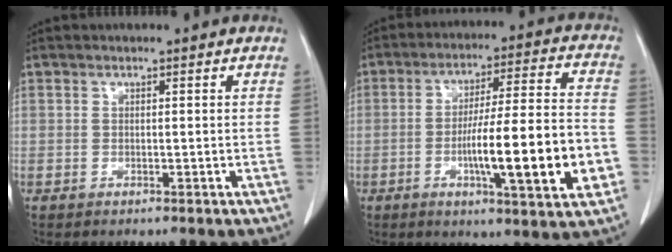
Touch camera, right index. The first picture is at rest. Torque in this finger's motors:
{"motor_torque": [1.96, -0.18, 0.74, 0.13]}